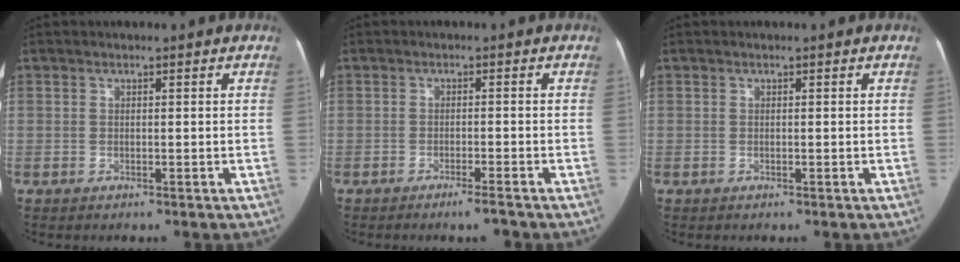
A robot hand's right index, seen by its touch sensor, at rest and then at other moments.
{"total": 2.7, "force": [-2.2, -0.1, 1.6], "torque": [-0.026, -0.003, -0.036]}
{"total": 0.0}